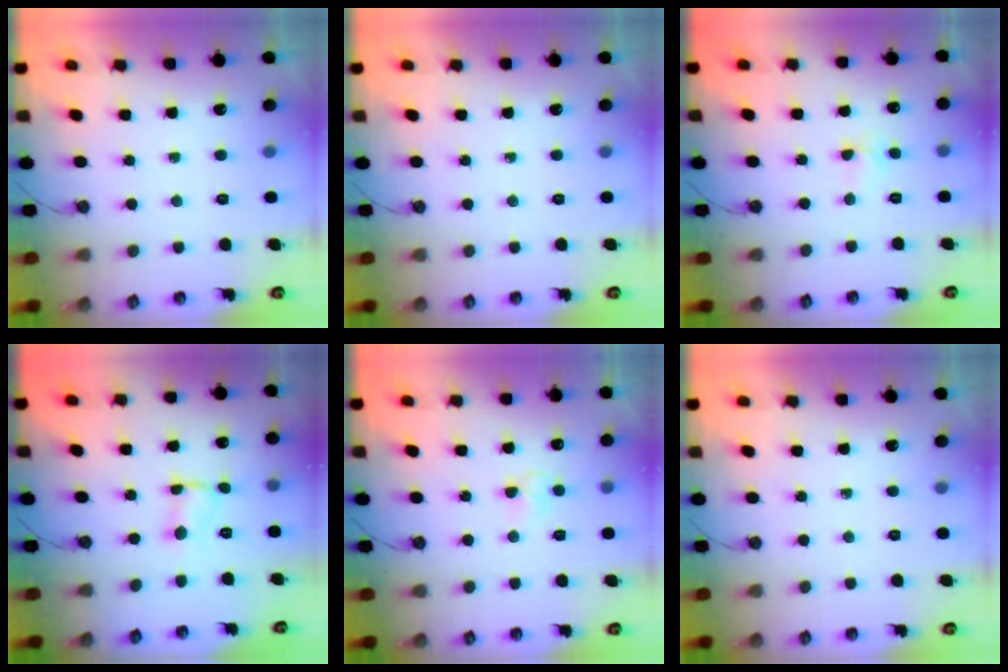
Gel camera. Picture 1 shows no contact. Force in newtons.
{"total": 0.0}
{"total": 2.9, "press": 2.9, "slide": 0.4}
{"total": 1.4, "press": 1.3, "slide": 0.4}
{"total": 3.4, "press": 3.4, "slide": 0.4}
{"total": 0.0}